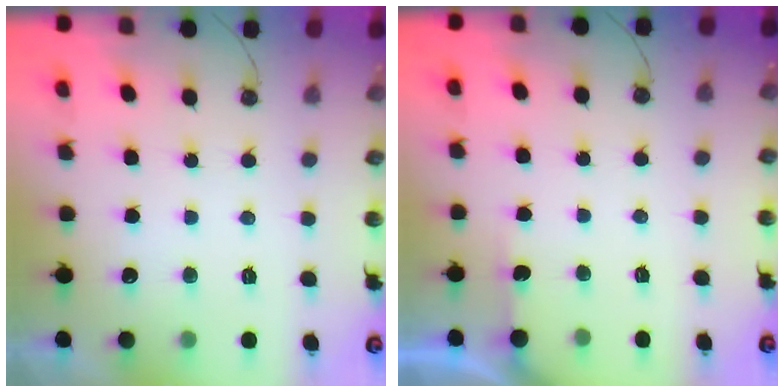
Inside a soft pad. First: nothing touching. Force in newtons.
{"total": 2.9, "press": 2.9, "slide": 0.4}